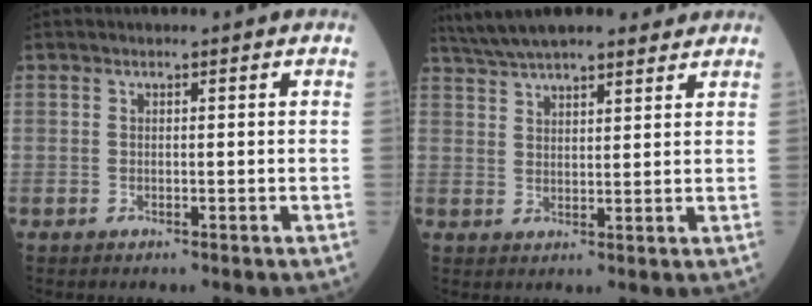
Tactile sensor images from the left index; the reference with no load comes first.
{"total": 14.8, "force": [12.8, 3.2, 6.7], "torque": [-0.122, 0.042, 0.200]}